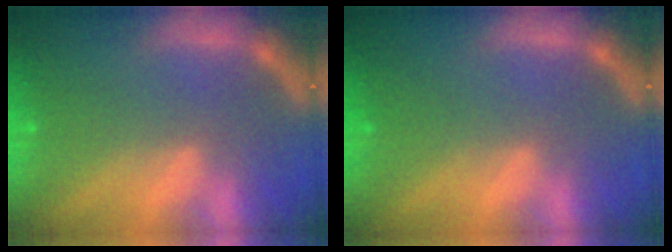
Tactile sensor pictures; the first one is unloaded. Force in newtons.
{"total": 0.0}